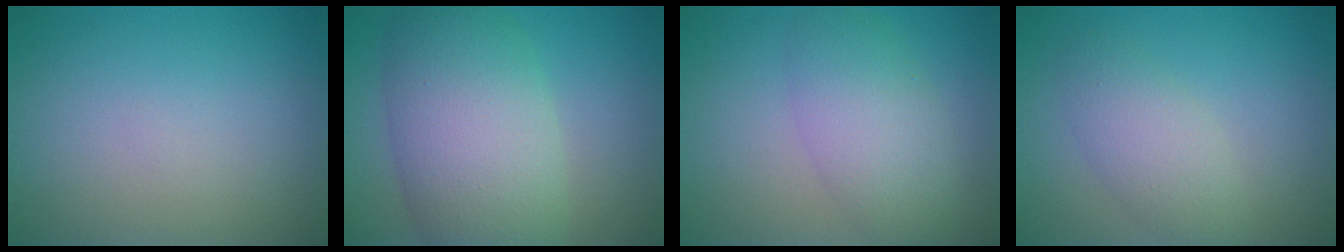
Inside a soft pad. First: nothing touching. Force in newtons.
{"total": 9.8, "press": 9.8, "slide": 0.3}
{"total": 5.0, "press": 5.0, "slide": 0.3}
{"total": 3.4, "press": 3.4, "slide": 0.0}